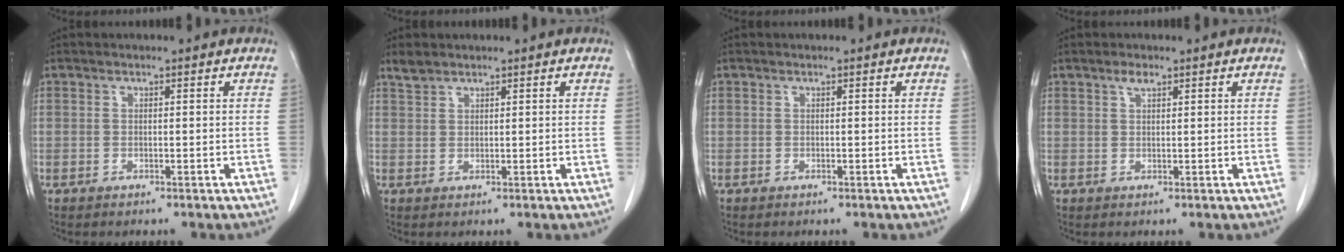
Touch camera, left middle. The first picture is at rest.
{"total": 1.7, "force": [1.6, 0.5, 0.4], "torque": [-0.012, 0.007, 0.034]}
{"total": 0.0}
{"total": 1.4, "force": [1.0, 0.4, 1.0], "torque": [-0.022, 0.000, 0.018]}